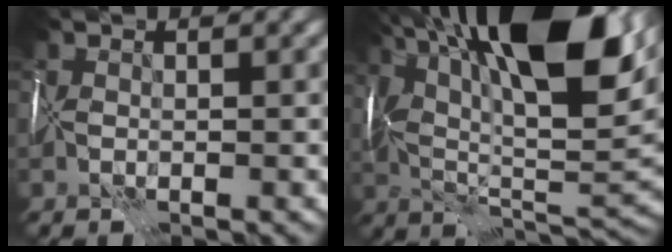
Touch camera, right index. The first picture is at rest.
{"total": 17.3, "force": [7.4, 7.5, 13.8], "torque": [-0.262, 0.030, 0.122]}